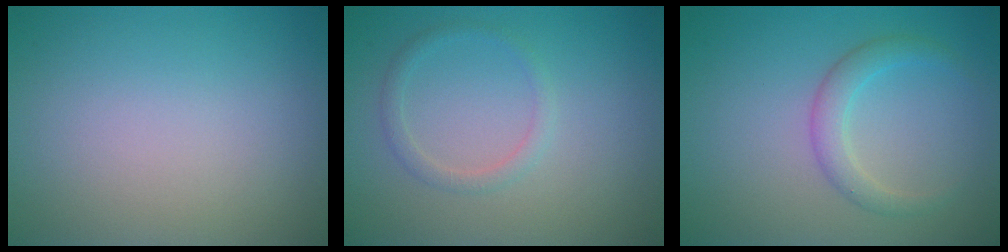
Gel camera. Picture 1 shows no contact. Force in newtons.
{"total": 1.3, "press": 1.3, "slide": 0.1}
{"total": 2.2, "press": 2.2, "slide": 0.1}